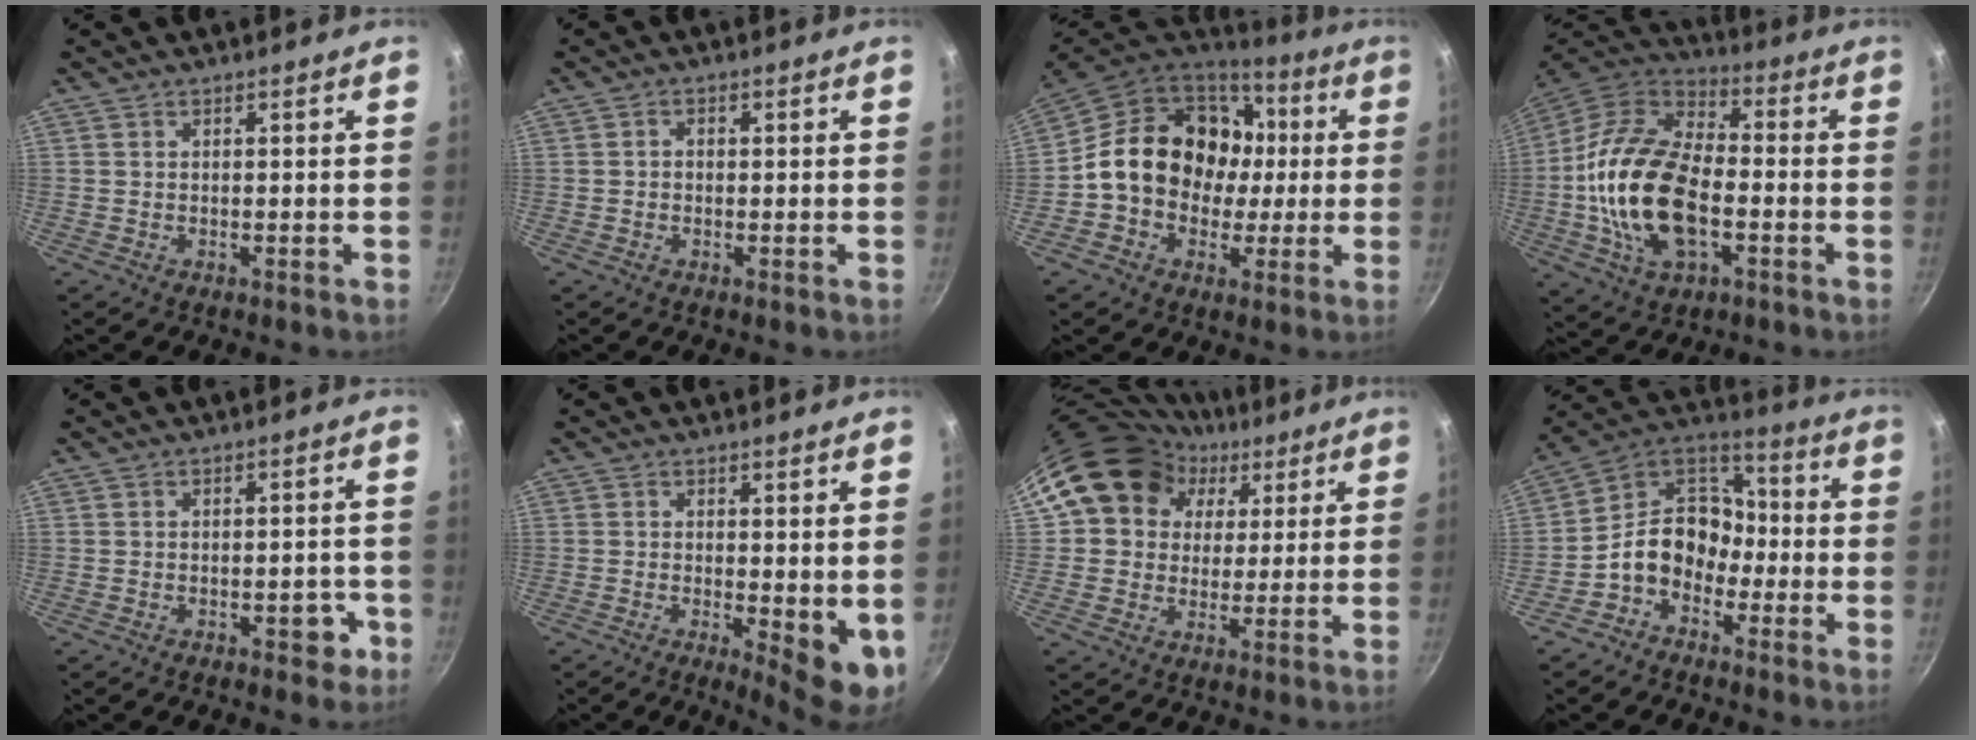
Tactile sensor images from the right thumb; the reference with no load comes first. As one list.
[{"total": 1.2, "force": [-0.1, 1.0, 0.7], "torque": [-0.011, 0.006, -0.004]}, {"total": 19.7, "force": [1.0, 16.2, 11.3], "torque": [-0.158, 0.042, 0.013]}, {"total": 21.7, "force": [-3.4, 12.5, 17.4], "torque": [-0.324, 0.029, -0.071]}, {"total": 4.0, "force": [-1.7, 2.3, 2.9], "torque": [-0.010, 0.018, -0.018]}, {"total": 7.3, "force": [-0.1, 2.8, 6.7], "torque": [-0.078, -0.012, 0.004]}, {"total": 14.2, "force": [5.4, 11.9, 5.4], "torque": [-0.061, 0.006, 0.083]}, {"total": 12.4, "force": [-4.5, 9.5, 6.6], "torque": [-0.066, 0.067, -0.110]}]